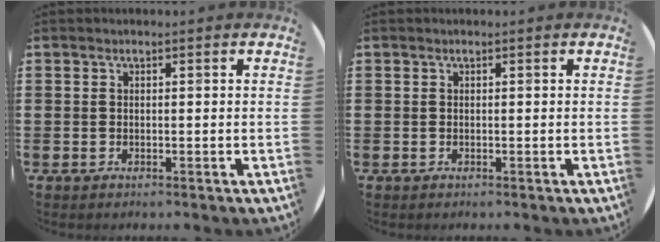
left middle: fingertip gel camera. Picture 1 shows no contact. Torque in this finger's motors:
{"motor_torque": [0.00, 0.00, 0.00, 0.00]}